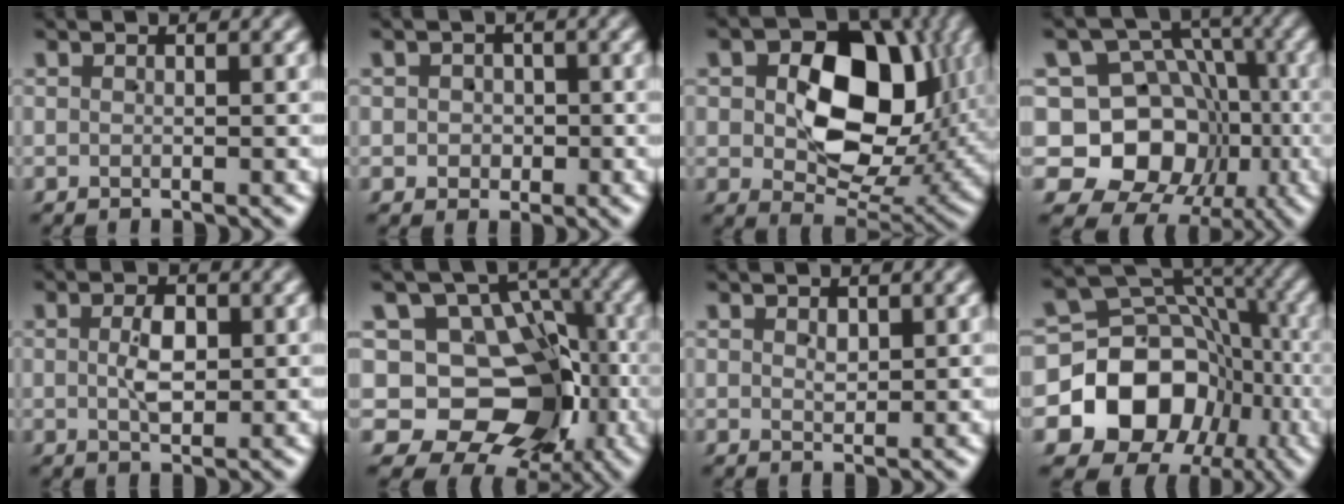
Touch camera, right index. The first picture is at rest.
{"total": 2.4, "force": [-0.5, 2.3, 0.7], "torque": [0.002, -0.004, -0.005]}
{"total": 13.0, "force": [2.1, 9.0, 9.2], "torque": [-0.135, -0.019, 0.042]}
{"total": 19.3, "force": [-3.1, 17.0, 8.5], "torque": [-0.195, -0.083, -0.047]}
{"total": 2.8, "force": [0.1, 1.5, 2.4], "torque": [-0.041, 0.000, 0.004]}
{"total": 18.9, "force": [-3.1, 15.6, 10.3], "torque": [-0.212, -0.071, -0.044]}
{"total": 1.0, "force": [0.4, 0.7, 0.7], "torque": [-0.012, -0.005, 0.012]}
{"total": 18.8, "force": [-3.9, 15.6, 9.7], "torque": [-0.192, -0.065, -0.047]}